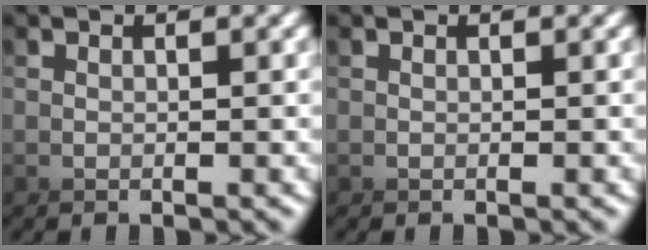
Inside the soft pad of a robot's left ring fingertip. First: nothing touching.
{"total": 0.0}